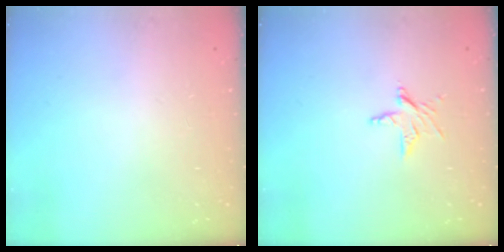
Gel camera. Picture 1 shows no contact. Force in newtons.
{"total": 5.1, "press": 5.0, "slide": 0.5}